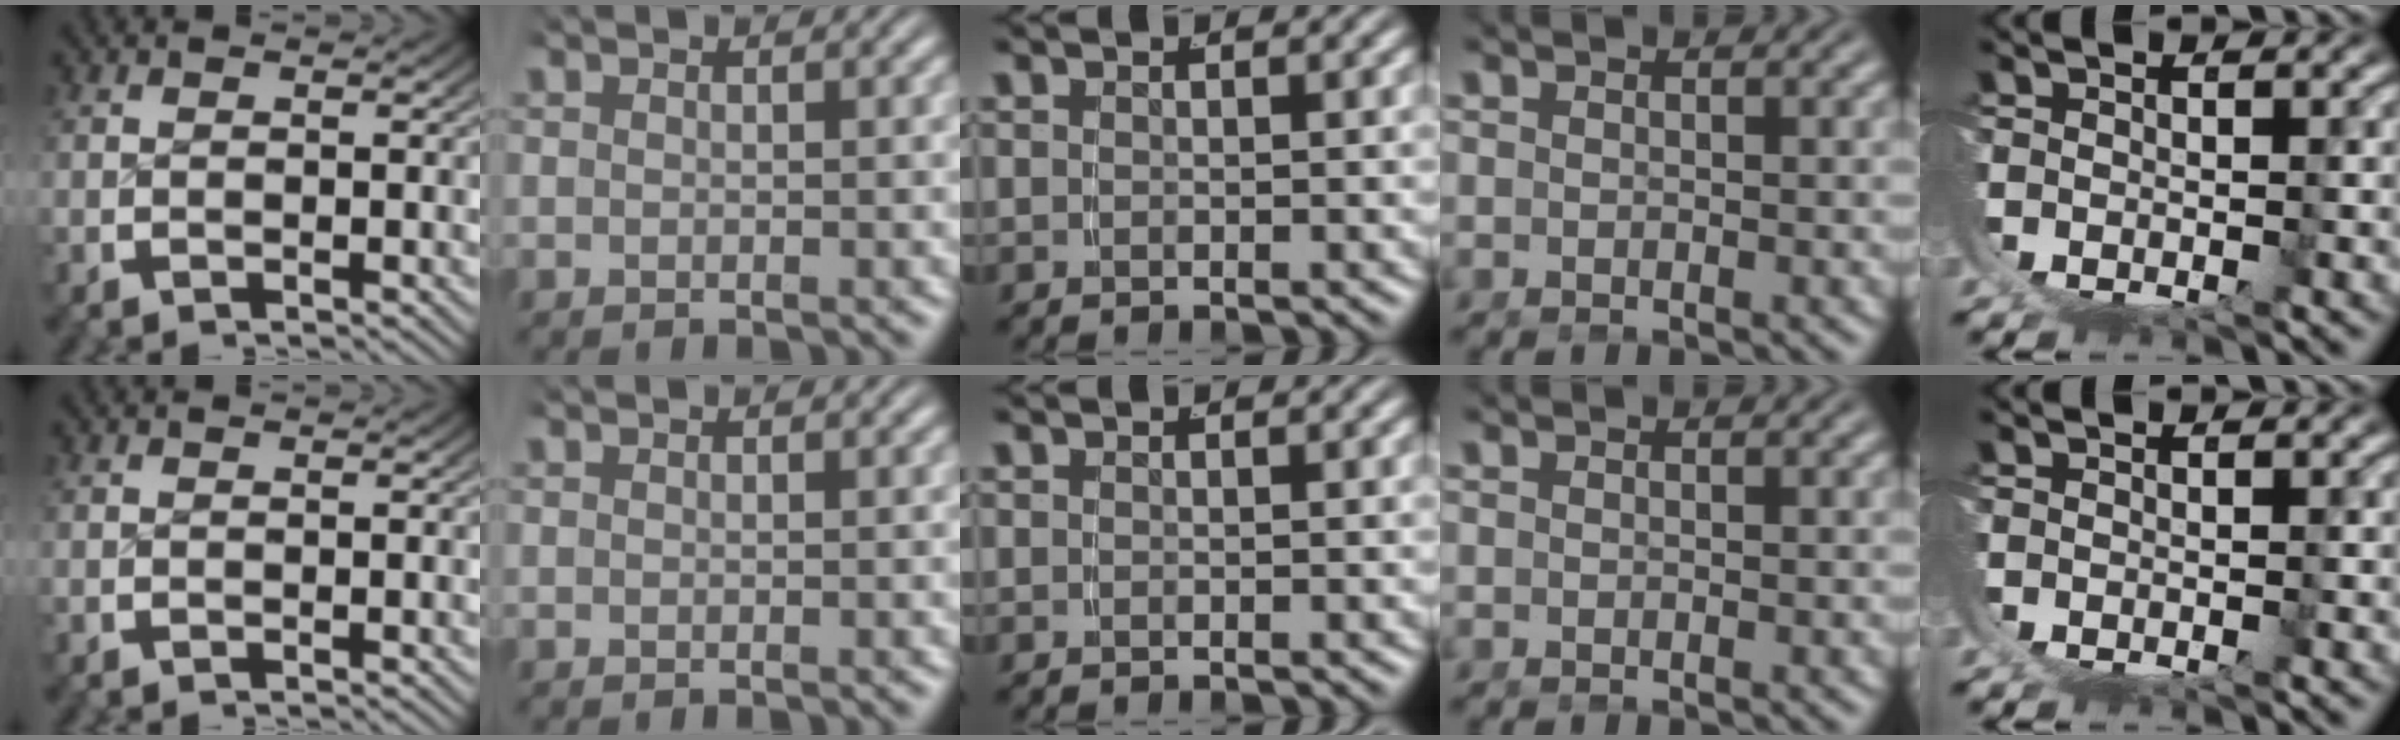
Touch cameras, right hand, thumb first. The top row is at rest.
{}